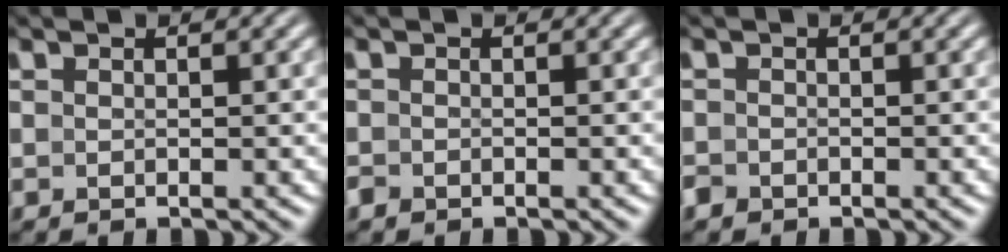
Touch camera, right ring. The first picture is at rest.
{"total": 1.0, "force": [-0.9, 0.4, 0.1], "torque": [-0.005, -0.009, -0.012]}
{"total": 1.3, "force": [-1.1, 0.7, 0.1], "torque": [-0.006, -0.011, -0.014]}